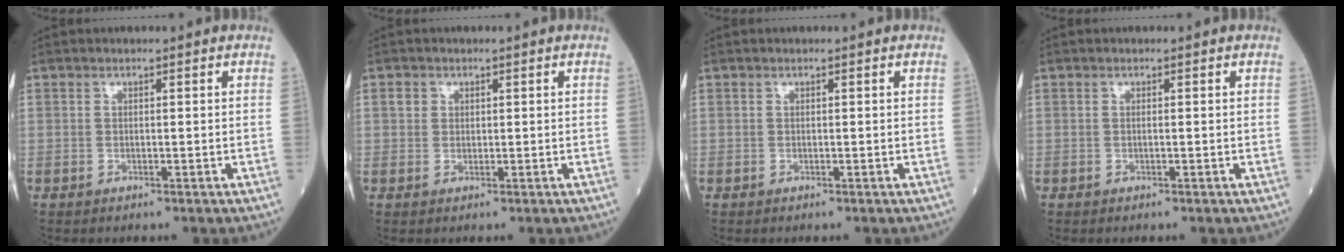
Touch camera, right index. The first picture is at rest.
{"total": 1.4, "force": [0.5, 1.3, 0.3], "torque": [-0.004, 0.005, 0.005]}
{"total": 0.0}
{"total": 0.0}